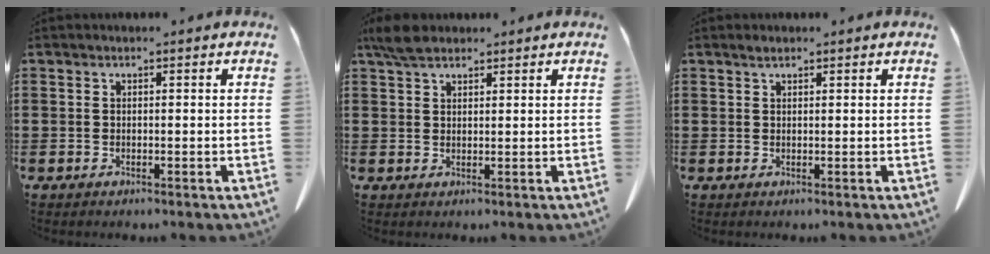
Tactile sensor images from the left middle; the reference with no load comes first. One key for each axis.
{"total": 3.7, "fx": 2.8, "fy": 1.5, "fz": 1.9, "tx": -0.045, "ty": 0.005, "tz": 0.055}
{"total": 1.0, "fx": 0.8, "fy": 0.3, "fz": 0.6, "tx": -0.013, "ty": 0.000, "tz": 0.016}